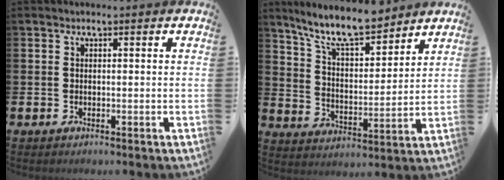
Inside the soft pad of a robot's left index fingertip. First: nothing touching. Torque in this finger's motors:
{"motor_torque": [0.30, -0.52, 0.91, 0.21]}